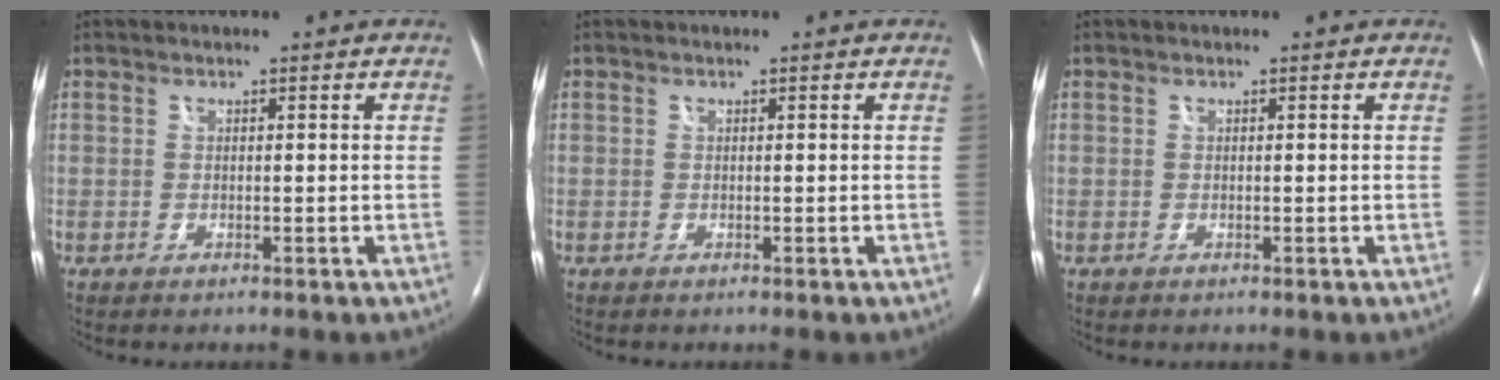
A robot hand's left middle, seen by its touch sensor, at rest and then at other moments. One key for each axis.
{"total": 0.0}
{"total": 0.0}